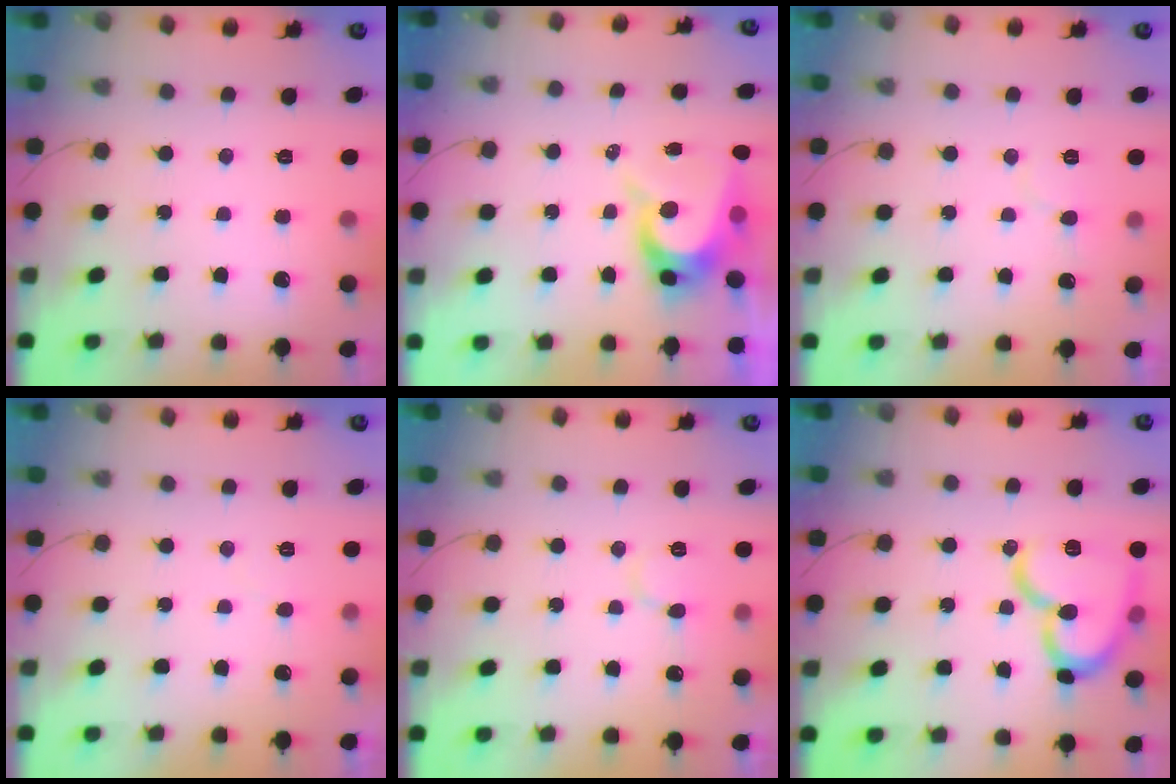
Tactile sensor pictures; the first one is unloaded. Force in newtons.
{"total": 7.7, "press": 7.7, "slide": 0.7}
{"total": 6.0, "press": 6.0, "slide": 0.5}
{"total": 4.0, "press": 4.0, "slide": 0.5}
{"total": 7.8, "press": 7.7, "slide": 1.1}
{"total": 16.4, "press": 16.3, "slide": 1.6}